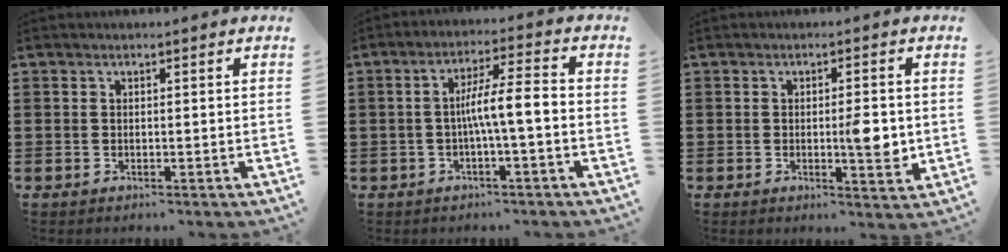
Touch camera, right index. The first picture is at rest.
{"total": 6.2, "force": [-1.1, 0.5, 6.1], "torque": [-0.110, 0.004, -0.025]}
{"total": 5.0, "force": [-0.2, 1.1, 4.9], "torque": [-0.068, -0.008, -0.008]}